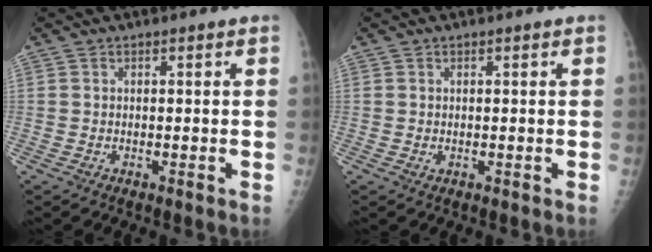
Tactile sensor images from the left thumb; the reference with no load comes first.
{"total": 0.6, "force": [0.2, 0.4, 0.3], "torque": [-0.001, -0.002, 0.004]}